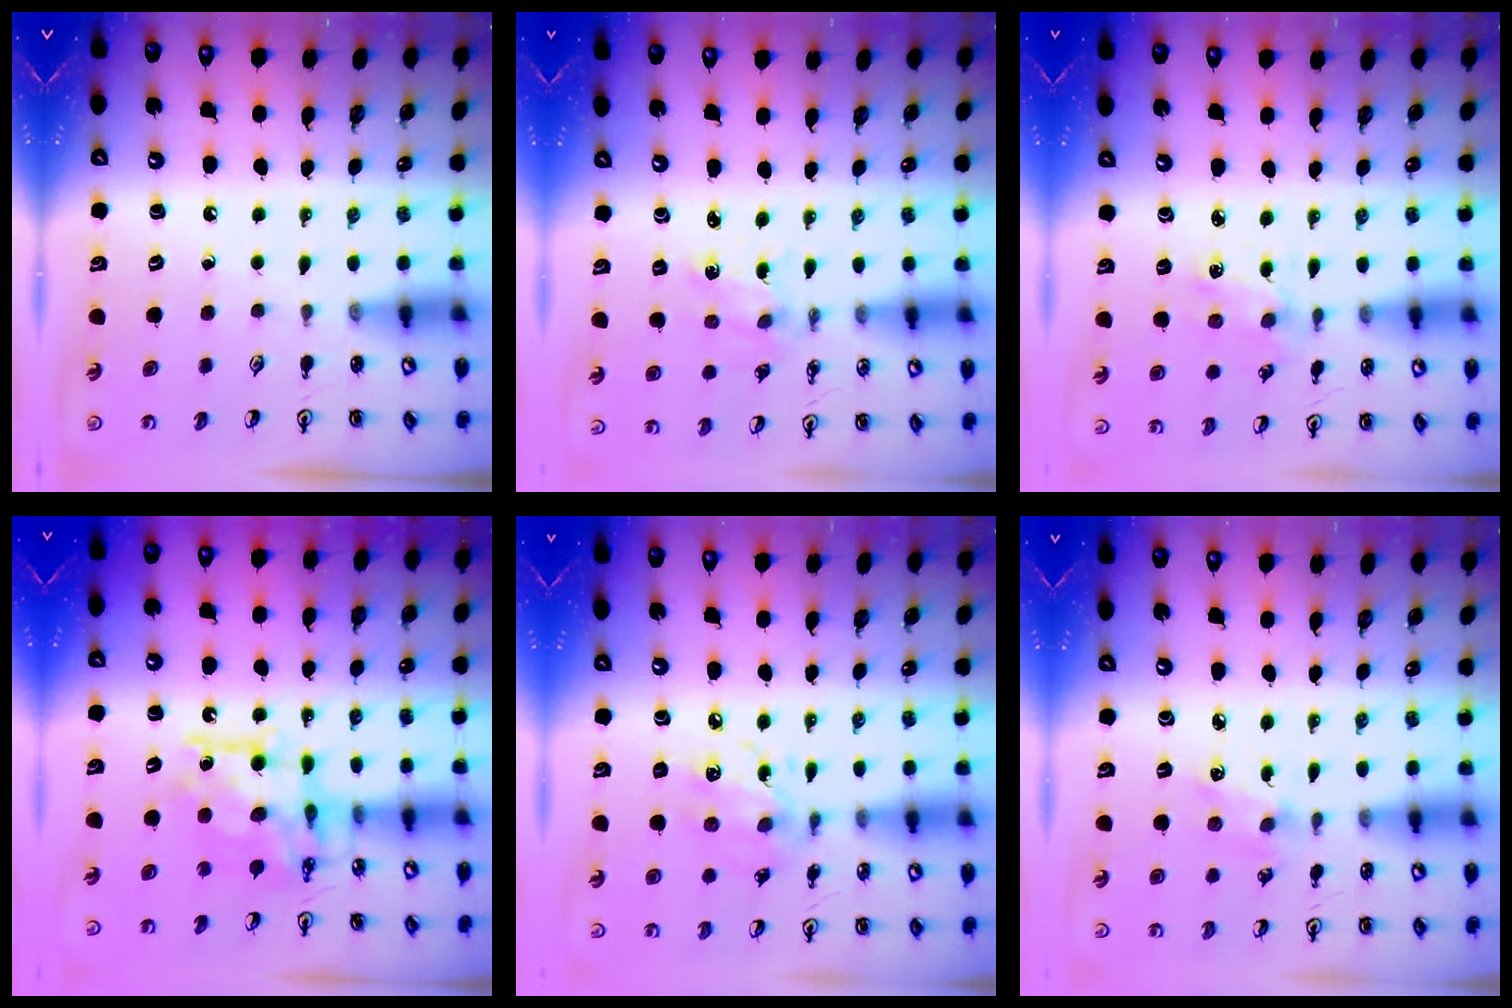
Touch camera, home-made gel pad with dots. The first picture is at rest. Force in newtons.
{"total": 1.5, "press": 1.5, "slide": 0.3}
{"total": 2.0, "press": 1.9, "slide": 0.4}
{"total": 9.6, "press": 9.6, "slide": 0.5}
{"total": 9.1, "press": 9.1, "slide": 0.6}
{"total": 2.4, "press": 2.4, "slide": 0.6}